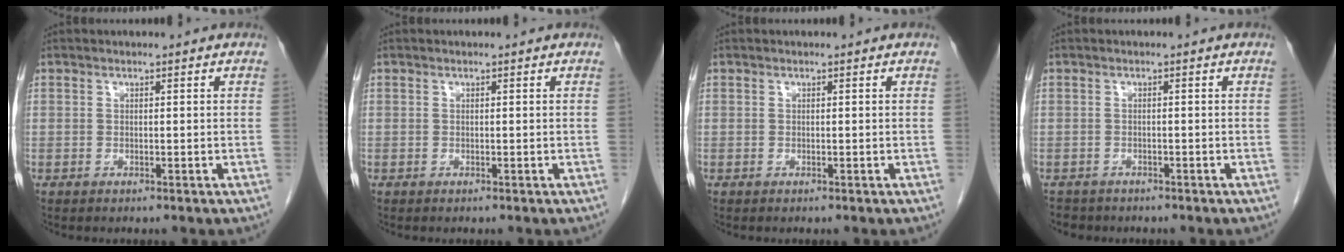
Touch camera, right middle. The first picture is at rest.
{"total": 0.0}
{"total": 0.0}
{"total": 2.9, "force": [-2.5, 1.4, 0.2], "torque": [-0.011, -0.001, -0.038]}